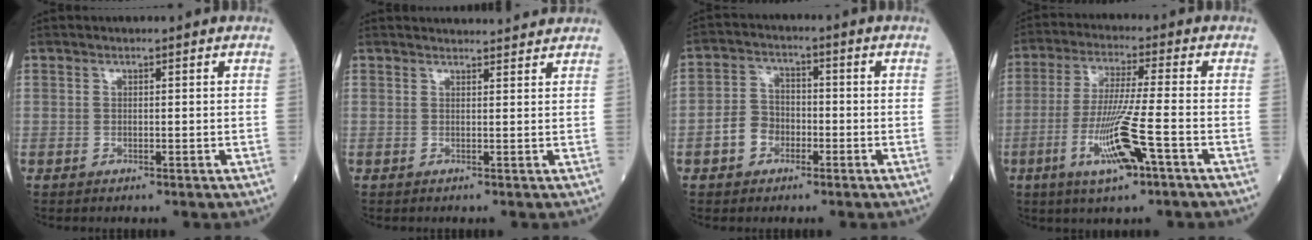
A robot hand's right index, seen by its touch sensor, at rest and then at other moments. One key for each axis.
{"total": 5.5, "fx": 5.4, "fy": 0.3, "fz": 0.8, "tx": -0.009, "ty": 0.023, "tz": 0.056}
{"total": 5.2, "fx": -2.1, "fy": 4.1, "fz": 2.4, "tx": -0.050, "ty": 0.018, "tz": -0.040}
{"total": 10.7, "fx": -4.2, "fy": 0.1, "fz": 9.9, "tx": -0.198, "ty": -0.015, "tz": -0.078}